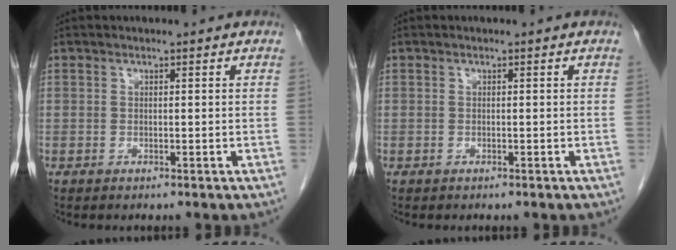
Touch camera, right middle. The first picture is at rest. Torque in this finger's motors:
{"motor_torque": [-0.31, -0.16, -0.03, -0.01]}